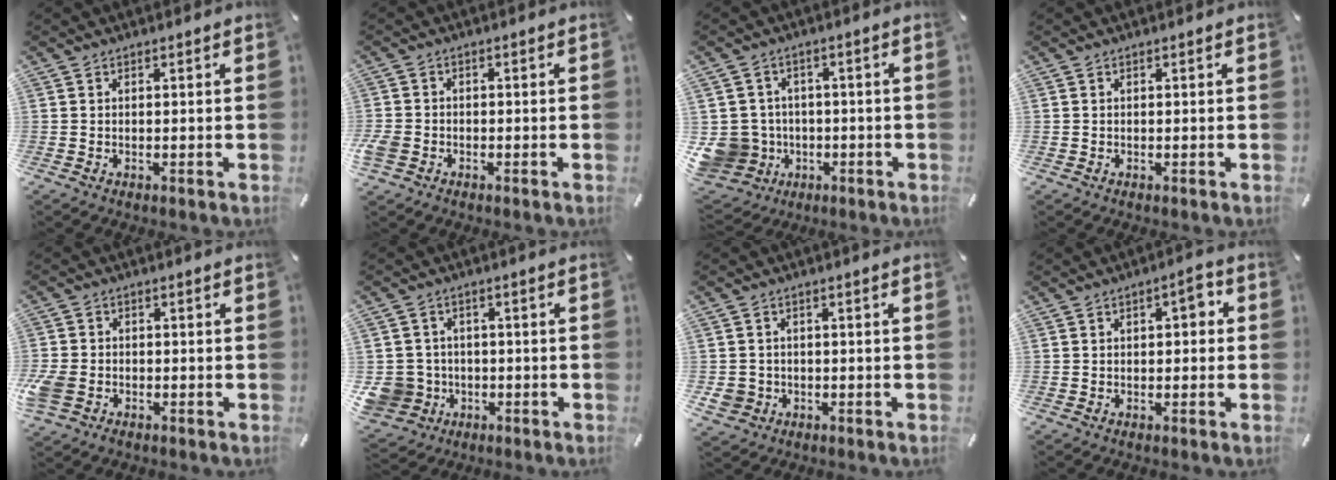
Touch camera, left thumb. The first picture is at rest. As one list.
[{"total": 3.2, "force": [-1.5, 2.5, 1.4], "torque": [-0.035, 0.003, -0.031]}, {"total": 9.7, "force": [-2.3, 9.1, 2.3], "torque": [-0.073, 0.013, -0.037]}, {"total": 0.0}, {"total": 4.8, "force": [-1.8, 3.8, 2.2], "torque": [-0.056, 0.004, -0.034]}, {"total": 8.1, "force": [-2.2, 7.6, 2.0], "torque": [-0.073, 0.012, -0.039]}, {"total": 4.3, "force": [-1.2, 4.0, 1.1], "torque": [-0.033, 0.003, -0.022]}, {"total": 4.0, "force": [0.3, 2.0, 3.4], "torque": [-0.042, 0.004, -0.003]}]